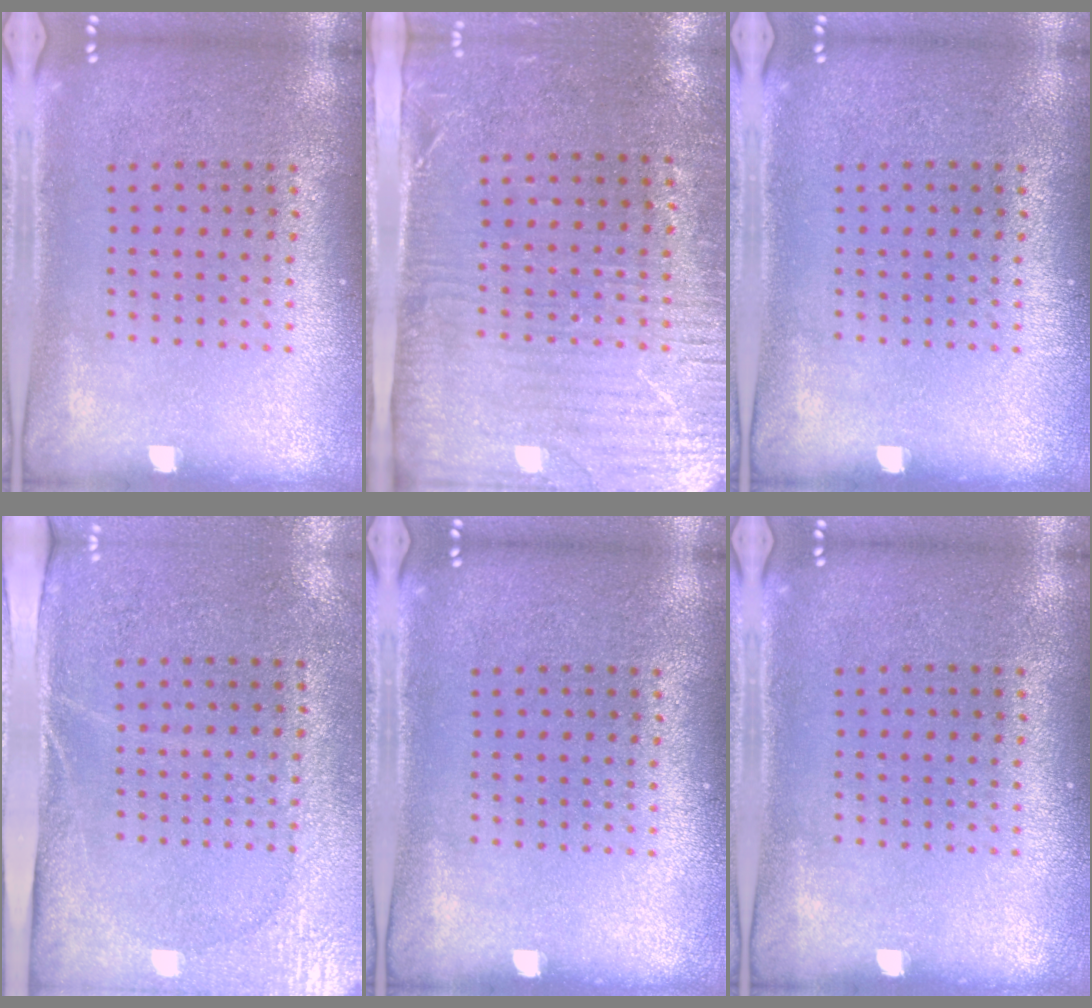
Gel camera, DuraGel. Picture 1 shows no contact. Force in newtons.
{"total": 3.1, "press": 2.7, "slide": 1.6}
{"total": 0.0}
{"total": 2.7, "press": 2.3, "slide": 1.5}
{"total": 0.0}
{"total": 0.0}